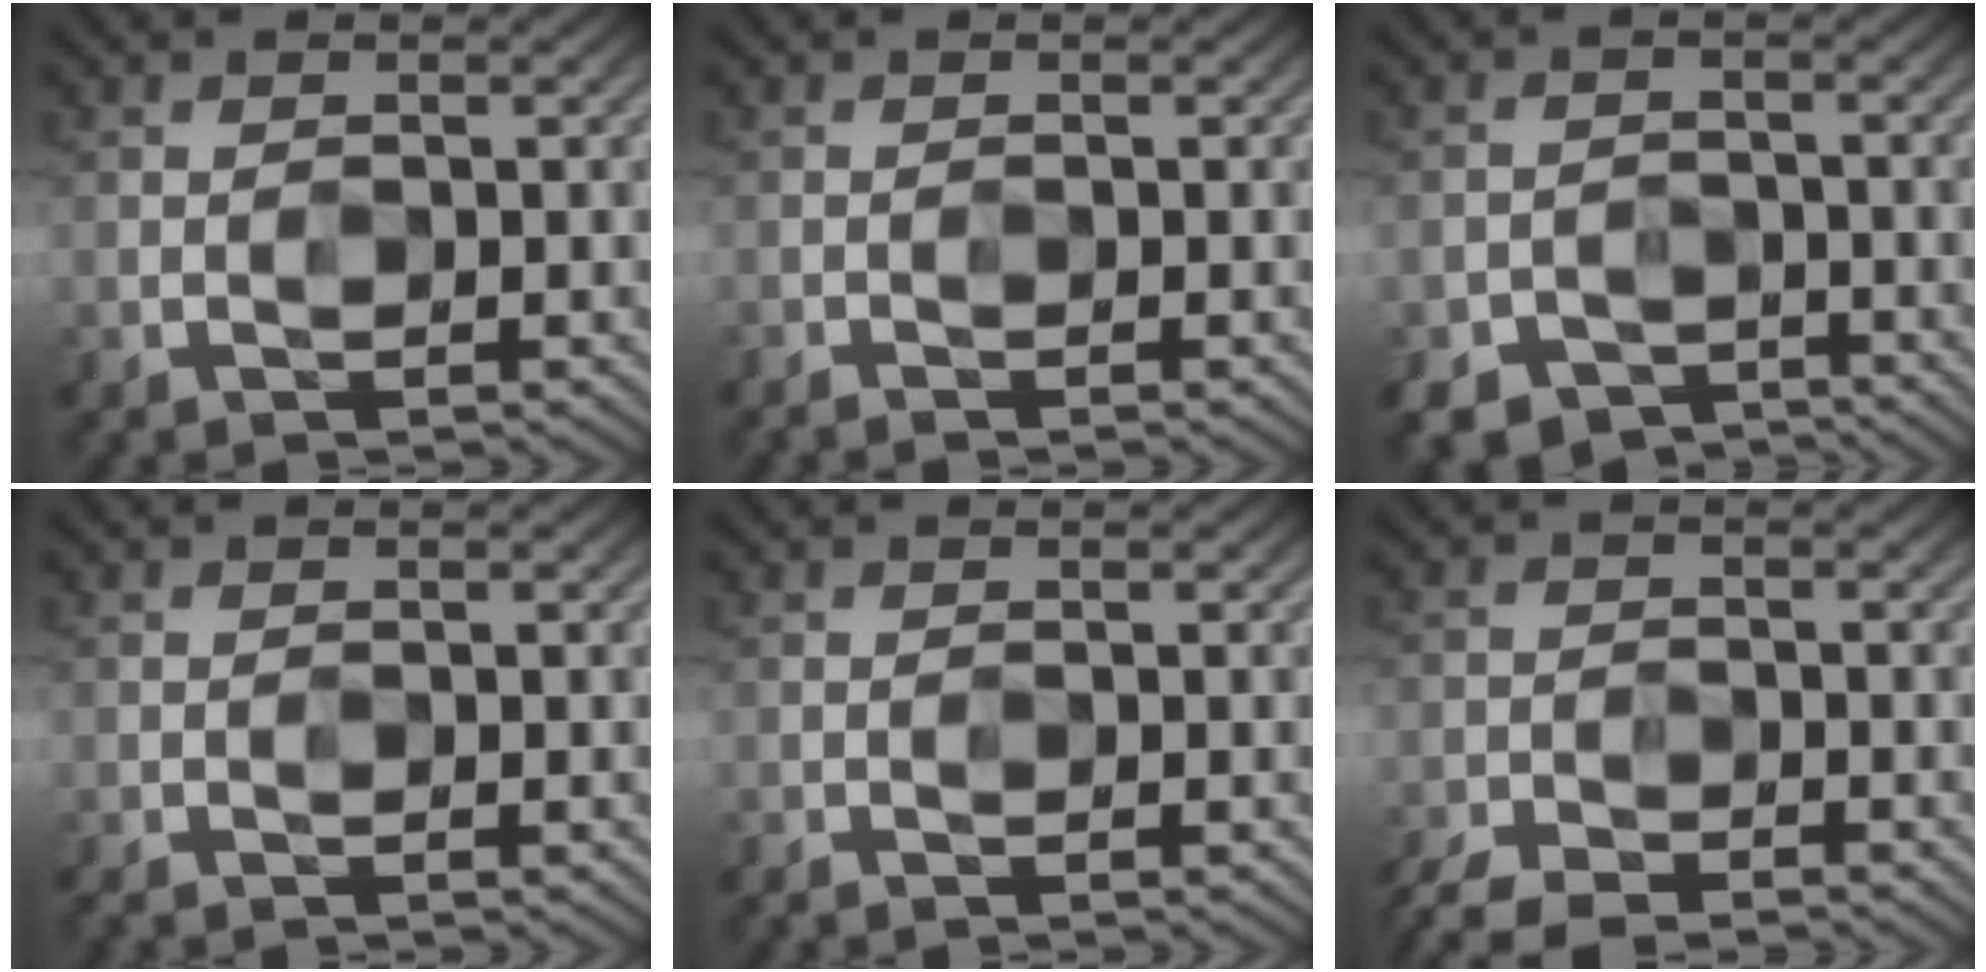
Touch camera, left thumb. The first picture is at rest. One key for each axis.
{"total": 1.1, "fx": -0.9, "fy": -0.2, "fz": 0.6, "tx": -0.012, "ty": -0.002, "tz": -0.017}
{"total": 2.5, "fx": -1.9, "fy": 1.0, "fz": -1.1, "tx": 0.020, "ty": 0.000, "tz": -0.041}
{"total": 0.9, "fx": -0.7, "fy": 0.0, "fz": 0.5, "tx": -0.014, "ty": -0.003, "tz": -0.014}
{"total": 0.5, "fx": -0.4, "fy": -0.2, "fz": 0.2, "tx": -0.005, "ty": -0.001, "tz": -0.010}
{"total": 6.1, "fx": -5.1, "fy": 2.2, "fz": 2.5, "tx": -0.060, "ty": -0.020, "tz": -0.096}